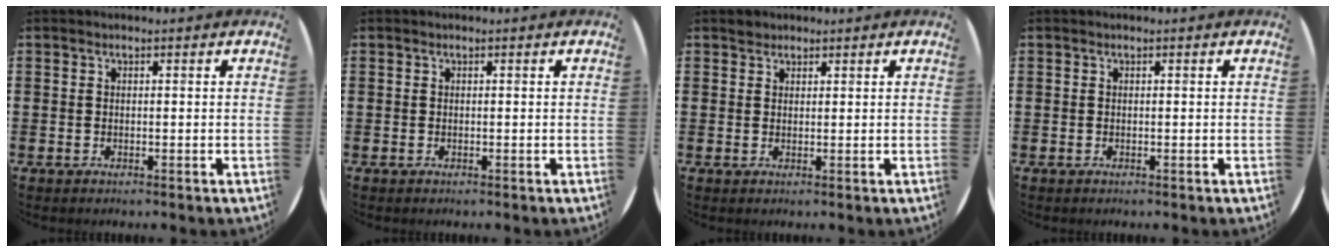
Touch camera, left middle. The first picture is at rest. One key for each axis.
{"total": 0.0}
{"total": 1.2, "fx": 1.1, "fy": 0.5, "fz": -0.1, "tx": 0.008, "ty": -0.001, "tz": 0.020}
{"total": 0.0}